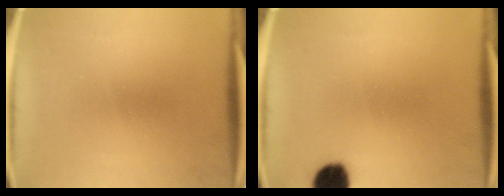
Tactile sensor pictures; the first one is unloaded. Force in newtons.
{"total": 6.7}